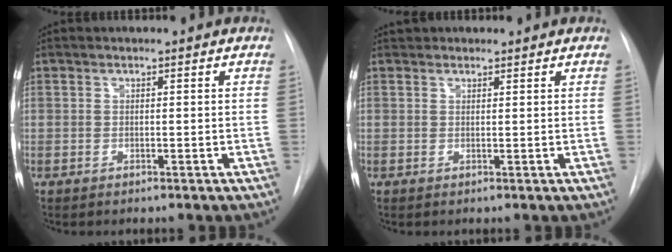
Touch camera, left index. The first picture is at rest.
{"total": 1.5, "force": [1.3, 0.7, 0.0], "torque": [0.003, 0.016, 0.020]}